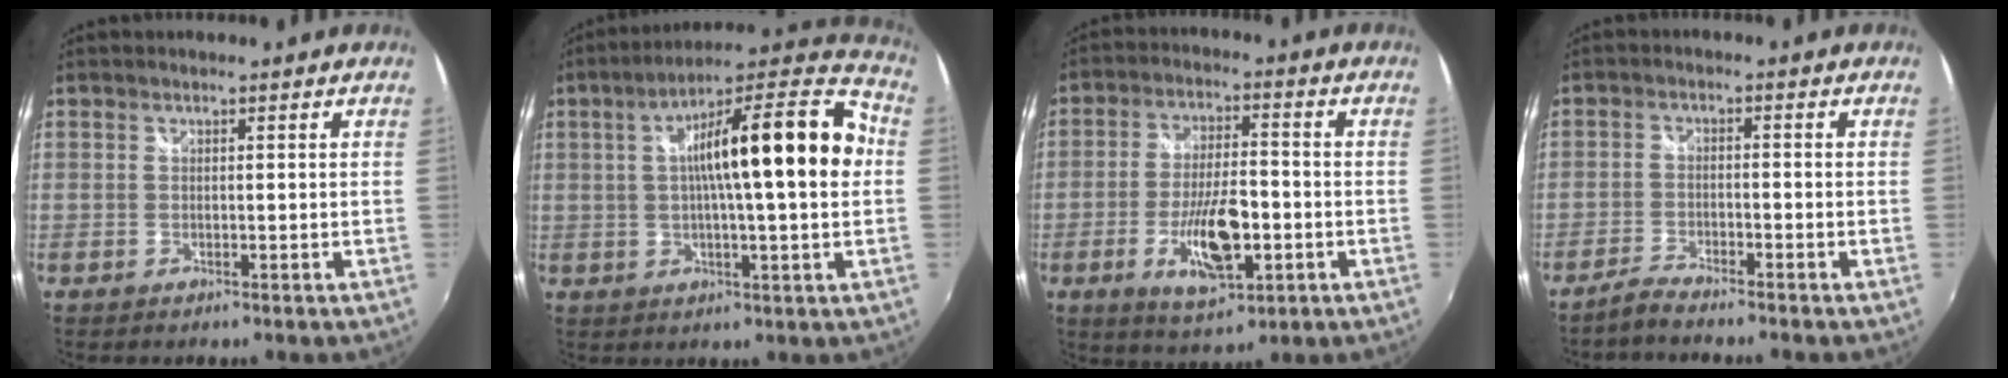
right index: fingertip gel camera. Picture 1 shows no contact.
{"total": 20.8, "force": [2.3, 3.9, 20.3], "torque": [-0.312, 0.036, 0.027]}
{"total": 12.1, "force": [-3.8, 4.7, 10.5], "torque": [-0.200, -0.010, -0.061]}
{"total": 3.5, "force": [-3.3, 0.0, 1.1], "torque": [-0.044, -0.004, -0.068]}